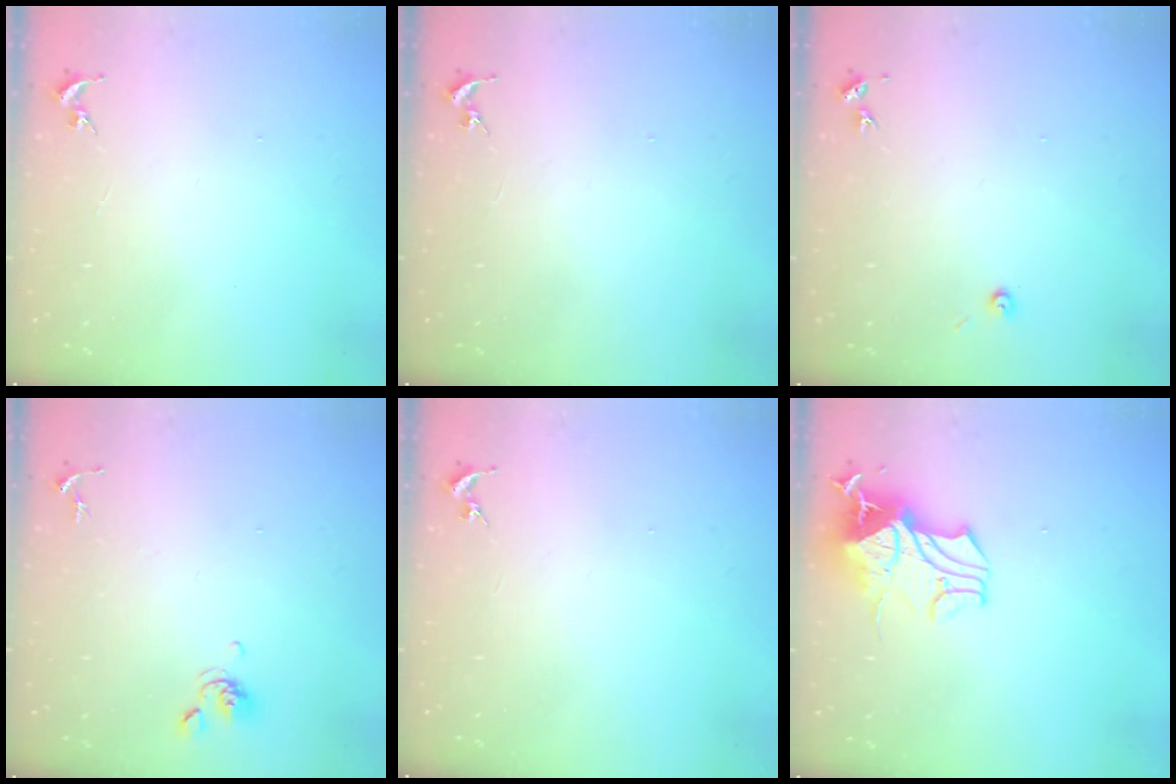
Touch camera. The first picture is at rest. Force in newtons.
{"total": 0.0}
{"total": 3.0, "press": 3.0, "slide": 0.3}
{"total": 6.0, "press": 5.9, "slide": 1.2}
{"total": 0.0}
{"total": 18.0, "press": 18.0, "slide": 0.2}